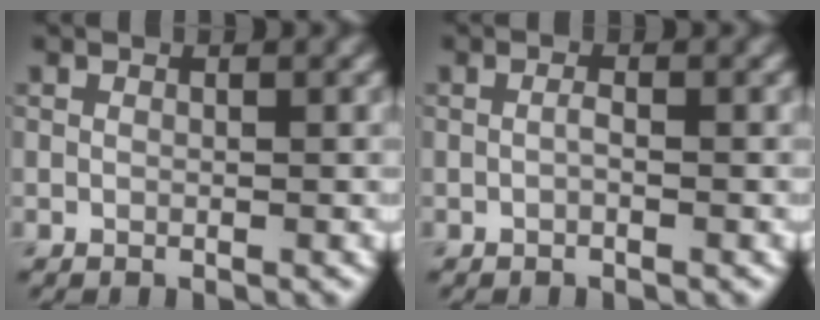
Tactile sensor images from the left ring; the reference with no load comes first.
{"total": 0.6, "force": [-0.2, 0.1, 0.6], "torque": [-0.013, 0.000, -0.005]}